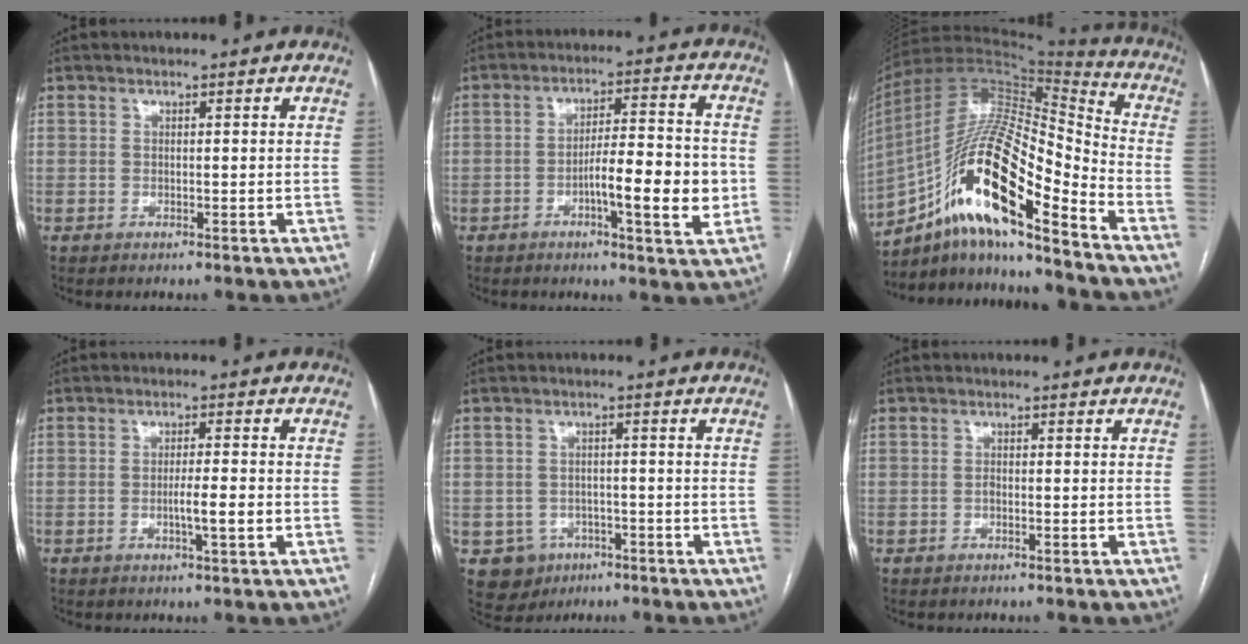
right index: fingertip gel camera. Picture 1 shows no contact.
{"total": 10.5, "force": [-2.6, 1.7, 10.0], "torque": [-0.155, 0.007, -0.041]}
{"total": 20.9, "force": [-11.6, 3.7, 16.9], "torque": [-0.330, 0.004, -0.205]}
{"total": 3.6, "force": [-1.0, 0.1, 3.5], "torque": [-0.059, -0.002, -0.015]}
{"total": 5.4, "force": [-2.2, 4.9, 0.8], "torque": [-0.011, 0.008, -0.026]}
{"total": 0.6, "force": [-0.3, 0.3, 0.4], "torque": [-0.007, 0.002, -0.007]}